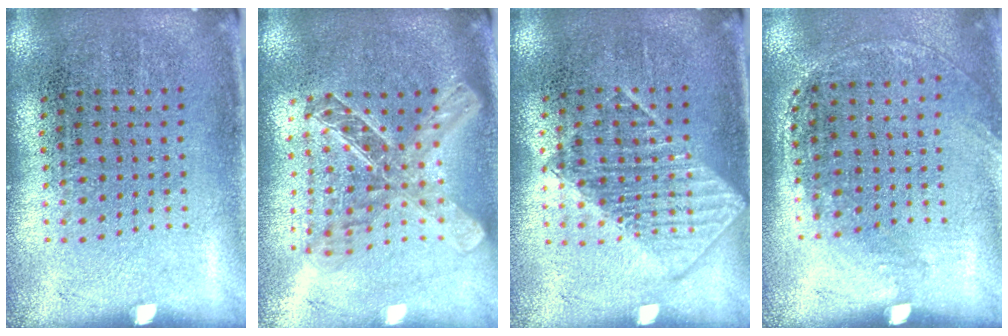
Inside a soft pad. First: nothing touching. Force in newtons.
{"total": 2.0, "press": 1.7, "slide": 1.1}
{"total": 1.2, "press": 1.2, "slide": 0.2}
{"total": 1.3, "press": 0.9, "slide": 0.9}